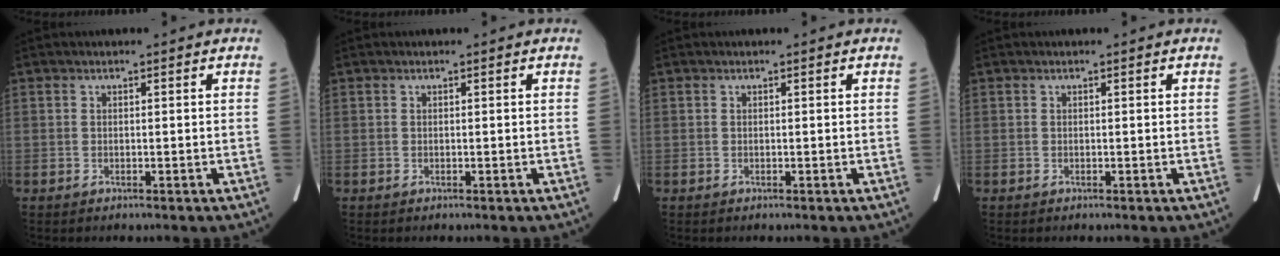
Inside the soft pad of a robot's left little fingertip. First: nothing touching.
{"total": 0.0}
{"total": 0.0}
{"total": 0.0}